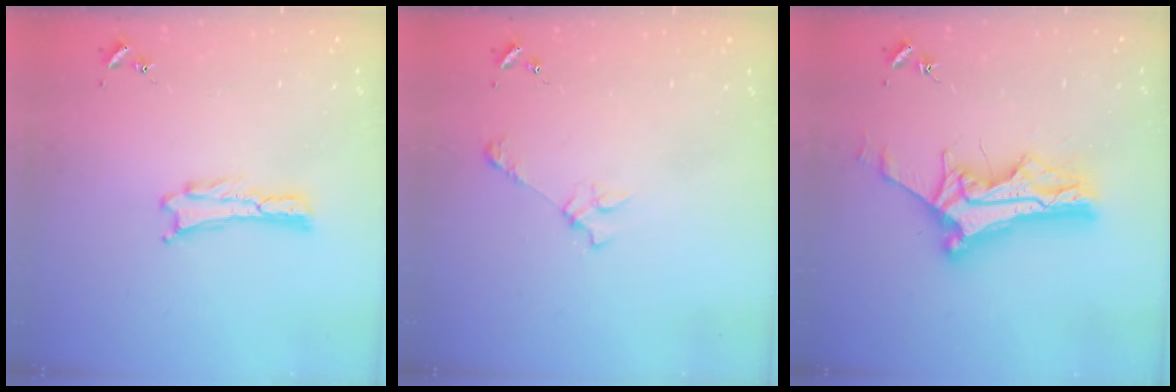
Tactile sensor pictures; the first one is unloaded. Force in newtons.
{"total": 2.4, "press": 2.4, "slide": 0.3}
{"total": 11.4, "press": 11.4, "slide": 1.0}